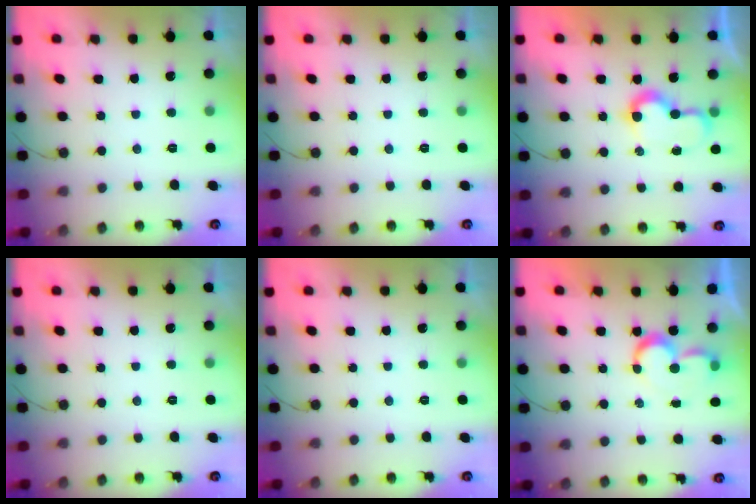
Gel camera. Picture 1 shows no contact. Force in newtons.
{"total": 0.0}
{"total": 7.2, "press": 7.2, "slide": 0.4}
{"total": 0.0}
{"total": 0.0}
{"total": 6.5, "press": 6.5, "slide": 0.5}